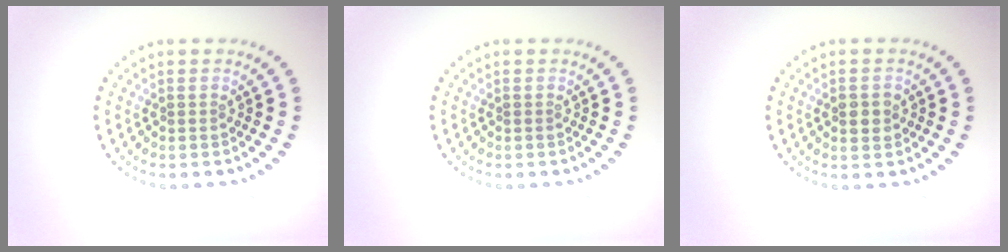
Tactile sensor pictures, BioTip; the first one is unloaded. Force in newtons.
{"total": 0.0}
{"total": 1.8, "press": 1.8, "slide": 0.0}